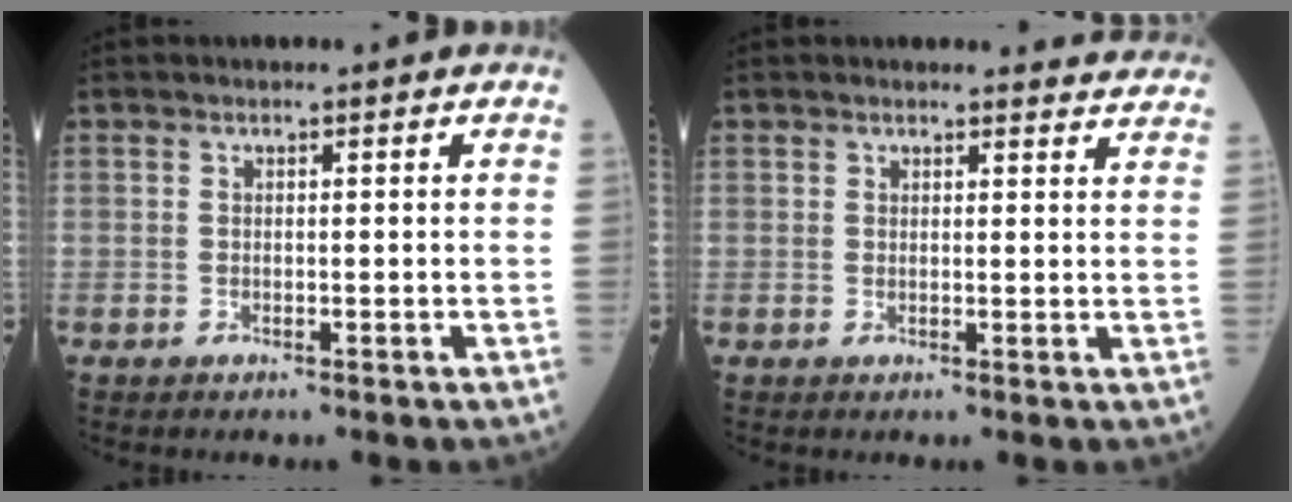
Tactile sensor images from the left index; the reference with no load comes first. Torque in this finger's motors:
{"motor_torque": [1.06, -1.08, 0.36, 0.04]}